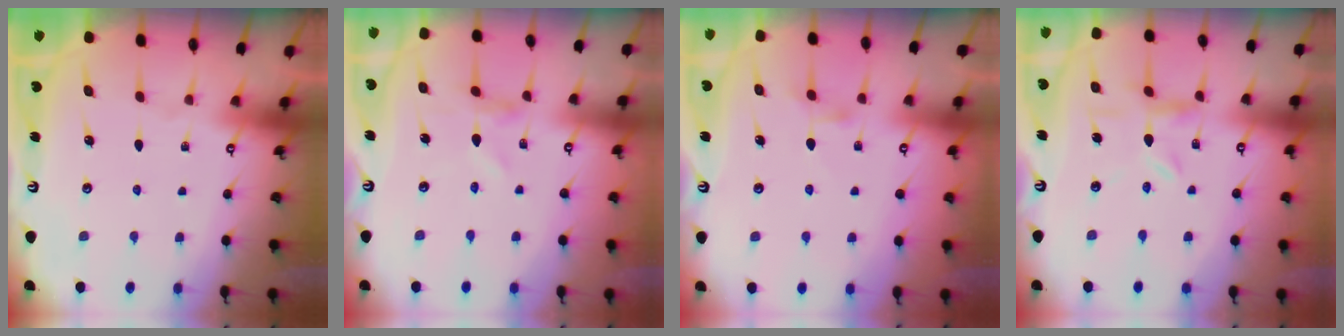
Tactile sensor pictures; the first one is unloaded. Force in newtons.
{"total": 0.0}
{"total": 3.6, "press": 3.6, "slide": 0.3}
{"total": 4.2, "press": 4.2, "slide": 0.4}